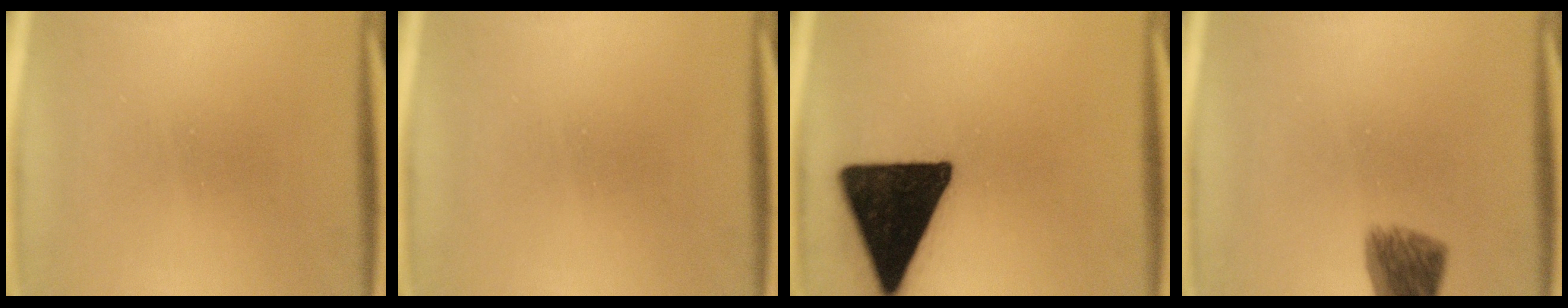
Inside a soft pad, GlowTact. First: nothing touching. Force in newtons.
{"total": 0.0}
{"total": 19.7}
{"total": 6.7}